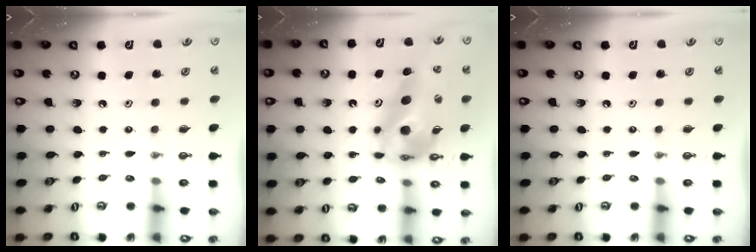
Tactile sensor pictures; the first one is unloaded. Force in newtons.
{"total": 18.5, "press": 18.4, "slide": 1.9}
{"total": 0.0}